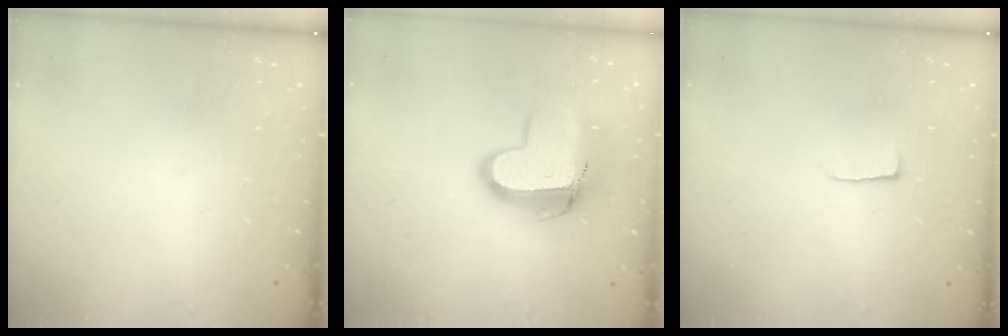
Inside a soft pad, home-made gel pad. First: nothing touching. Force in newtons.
{"total": 13.0, "press": 13.0, "slide": 1.2}
{"total": 3.8, "press": 3.8, "slide": 0.5}